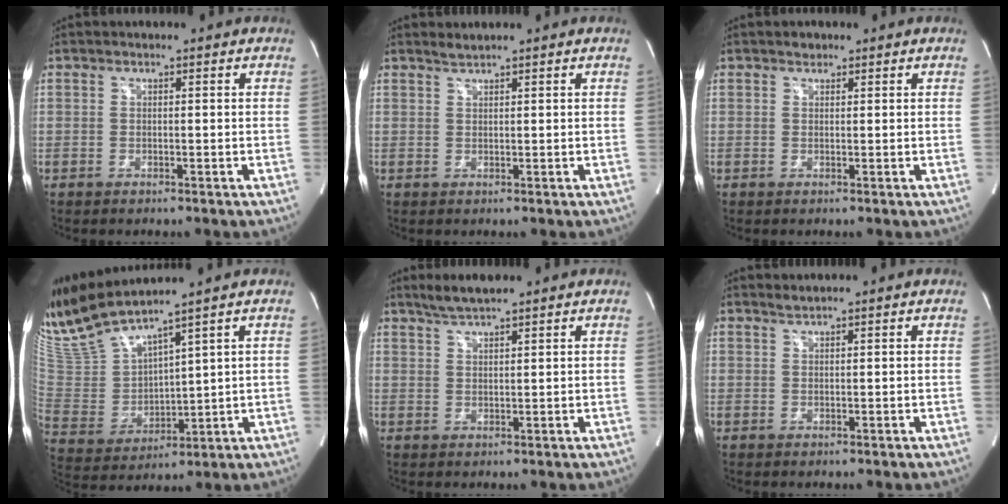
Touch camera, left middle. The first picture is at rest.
{"total": 1.1, "force": [1.1, -0.2, 0.1], "torque": [-0.007, 0.003, 0.025]}
{"total": 1.0, "force": [0.8, 0.6, 0.2], "torque": [-0.007, 0.000, 0.012]}
{"total": 13.0, "force": [11.5, -0.4, 6.1], "torque": [-0.136, -0.009, 0.242]}
{"total": 4.2, "force": [3.5, 0.2, 2.2], "torque": [-0.052, 0.008, 0.070]}
{"total": 0.9, "force": [0.8, -0.2, 0.1], "torque": [-0.007, 0.003, 0.020]}